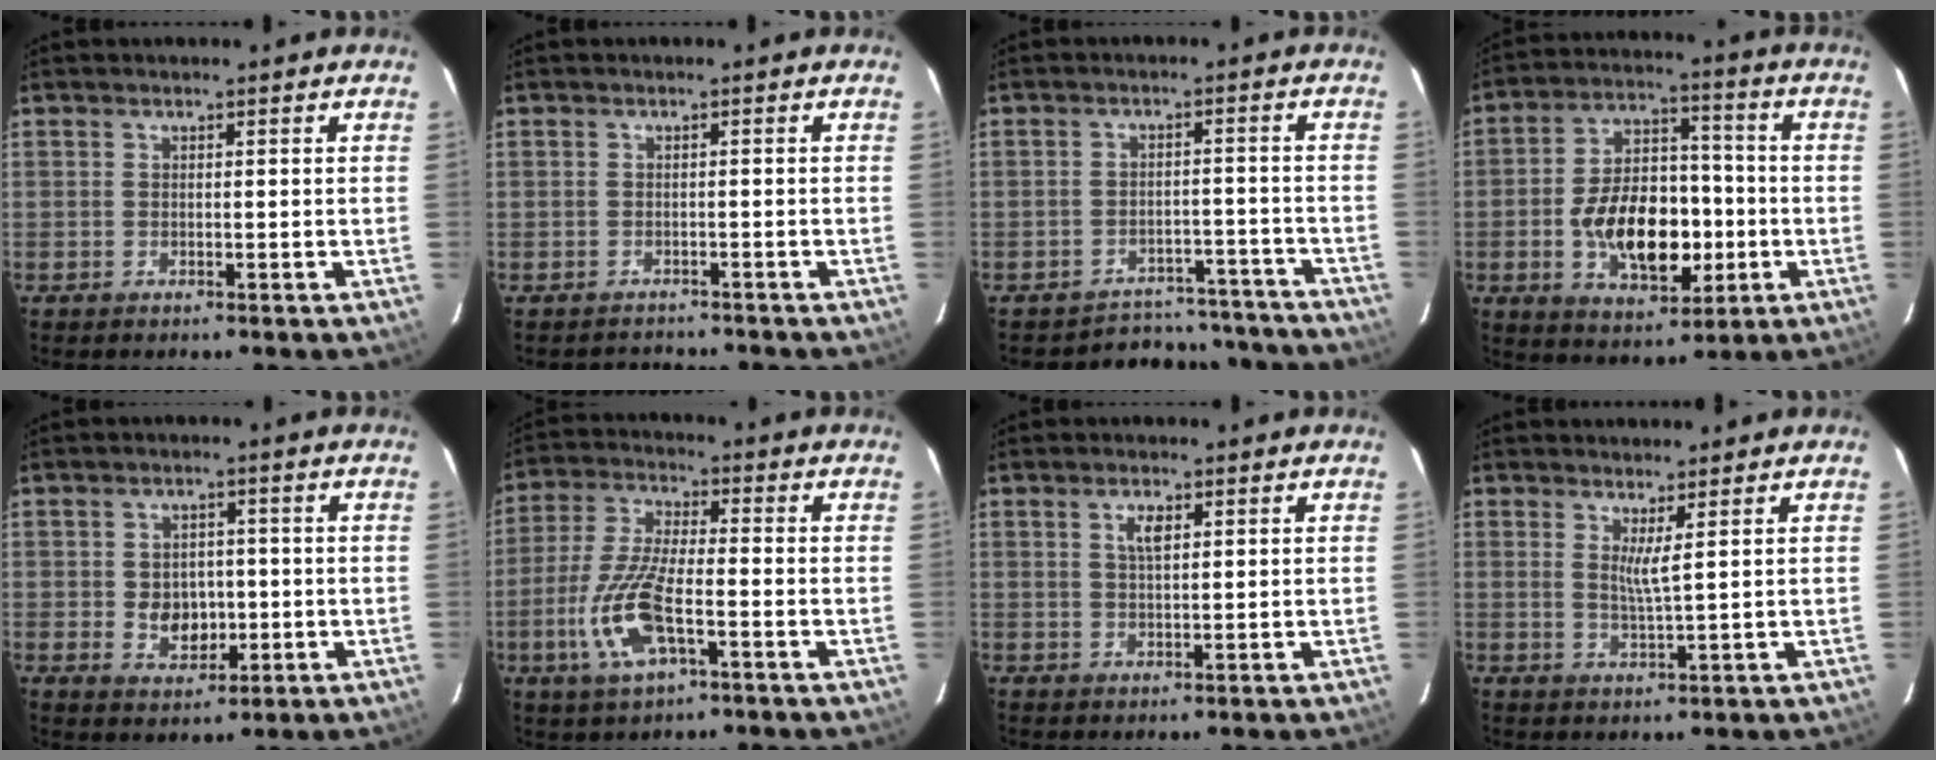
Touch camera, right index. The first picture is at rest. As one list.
[{"total": 2.7, "force": [-2.4, 1.2, -0.2], "torque": [0.003, 0.013, -0.037]}, {"total": 13.9, "force": [-12.9, 5.0, 1.6], "torque": [-0.031, 0.038, -0.153]}, {"total": 16.1, "force": [-3.6, 9.5, 12.5], "torque": [-0.237, 0.016, -0.044]}, {"total": 6.0, "force": [-0.8, 4.8, 3.5], "torque": [-0.066, 0.001, -0.001]}, {"total": 12.6, "force": [-4.5, 4.1, 11.1], "torque": [-0.241, -0.008, -0.086]}, {"total": 2.8, "force": [1.1, 1.2, 2.3], "torque": [-0.042, 0.004, 0.020]}, {"total": 2.8, "force": [1.4, -0.4, 2.4], "torque": [-0.045, -0.011, 0.021]}]